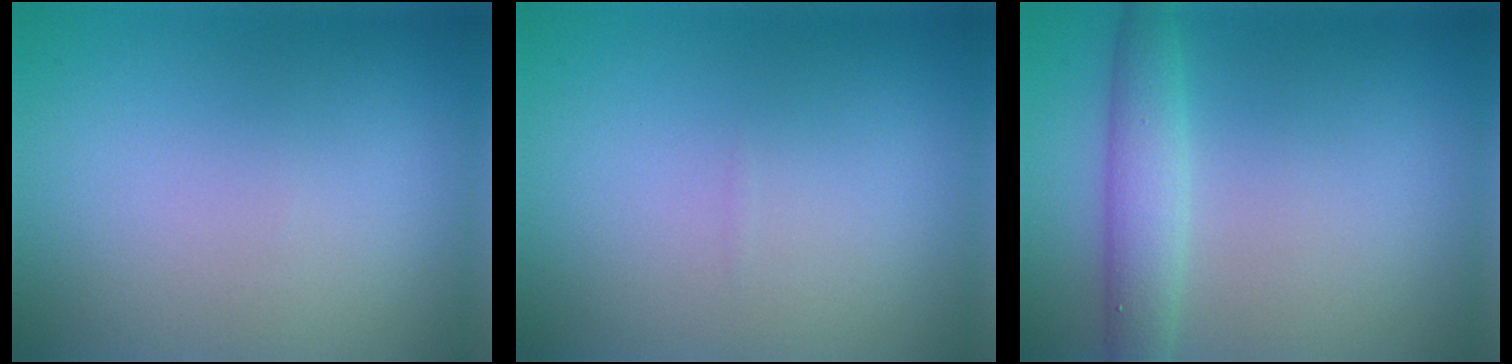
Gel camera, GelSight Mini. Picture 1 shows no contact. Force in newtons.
{"total": 0.0}
{"total": 3.1, "press": 3.1, "slide": 0.2}